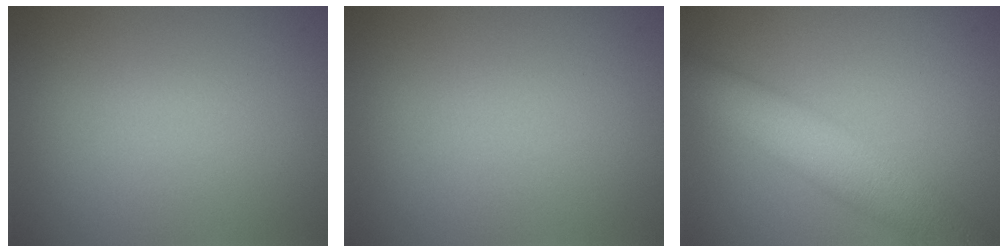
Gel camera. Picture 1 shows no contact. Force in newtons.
{"total": 0.0}
{"total": 6.4, "press": 6.4, "slide": 0.5}